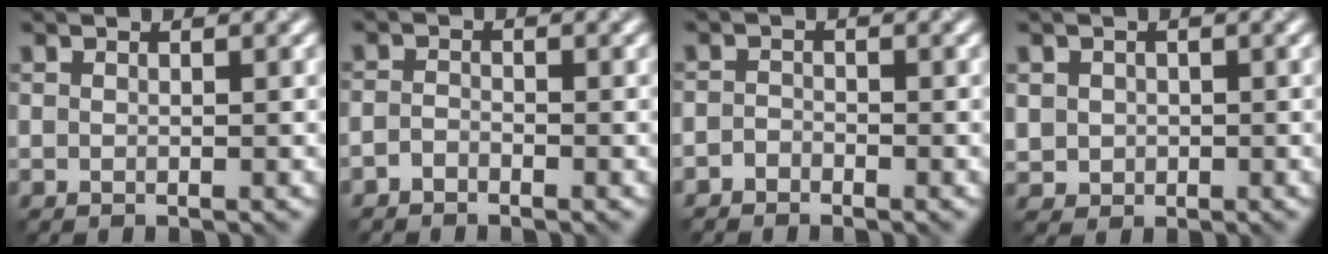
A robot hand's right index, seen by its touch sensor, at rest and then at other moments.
{"total": 1.0, "force": [-0.8, 0.5, 0.4], "torque": [-0.007, 0.001, -0.020]}
{"total": 1.1, "force": [-0.9, 0.6, 0.2], "torque": [-0.001, 0.002, -0.020]}
{"total": 1.7, "force": [0.1, 1.7, 0.3], "torque": [-0.002, -0.005, 0.007]}